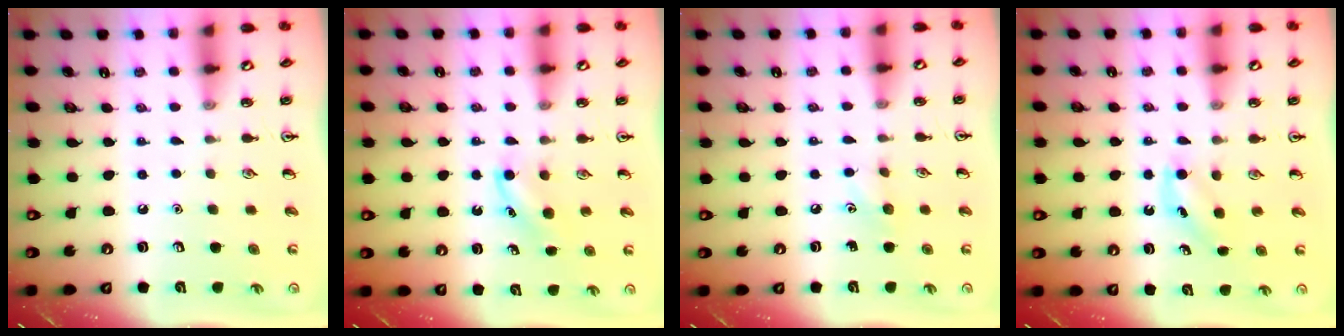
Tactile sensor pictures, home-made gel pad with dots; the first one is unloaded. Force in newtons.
{"total": 4.1, "press": 3.9, "slide": 1.3}
{"total": 5.1, "press": 4.8, "slide": 1.8}
{"total": 3.8, "press": 3.6, "slide": 1.4}